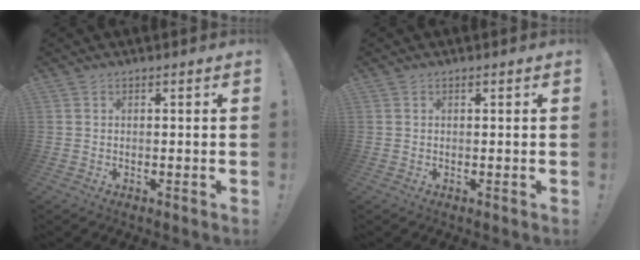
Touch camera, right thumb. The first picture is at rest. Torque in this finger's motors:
{"motor_torque": [-0.07, 0.25, 0.51, -0.07, -0.13]}